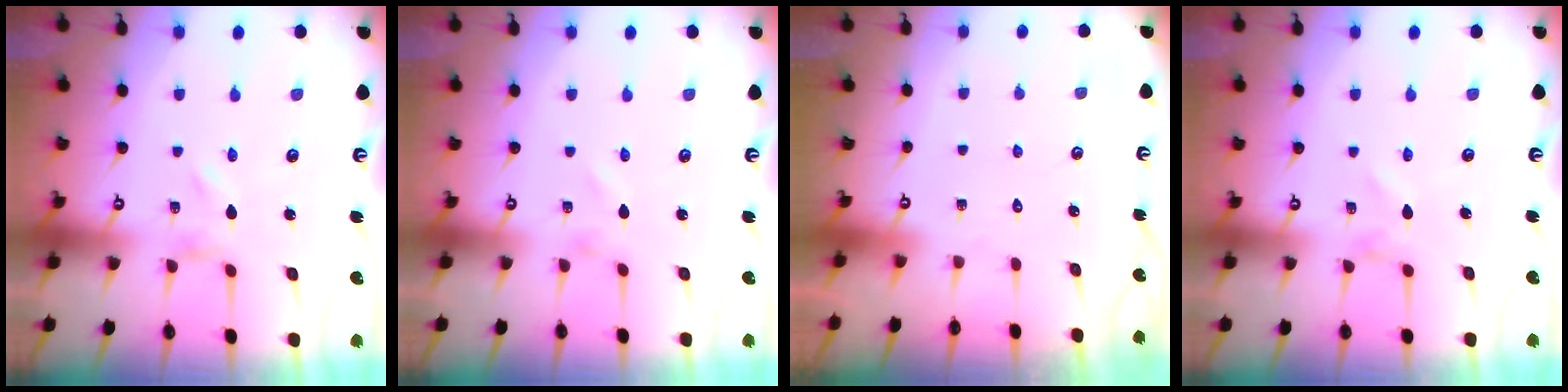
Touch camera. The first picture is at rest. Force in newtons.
{"total": 1.3, "press": 1.3, "slide": 0.1}
{"total": 1.7, "press": 1.6, "slide": 0.1}
{"total": 0.0}